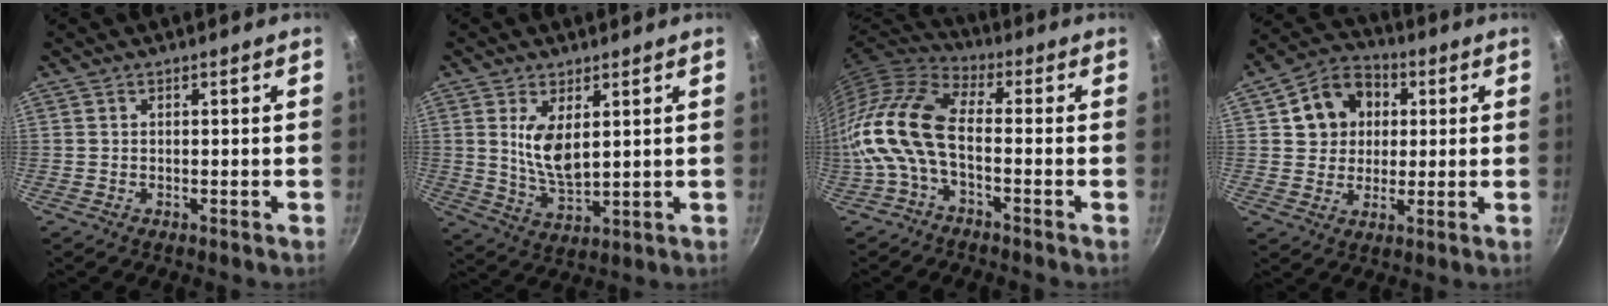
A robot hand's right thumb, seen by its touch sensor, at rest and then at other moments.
{"total": 8.0, "force": [2.3, 3.7, 6.7], "torque": [-0.120, -0.029, 0.053]}
{"total": 13.8, "force": [-3.0, 6.7, 11.6], "torque": [-0.244, 0.036, -0.082]}
{"total": 11.2, "force": [2.8, 9.5, 5.3], "torque": [-0.062, 0.013, 0.034]}